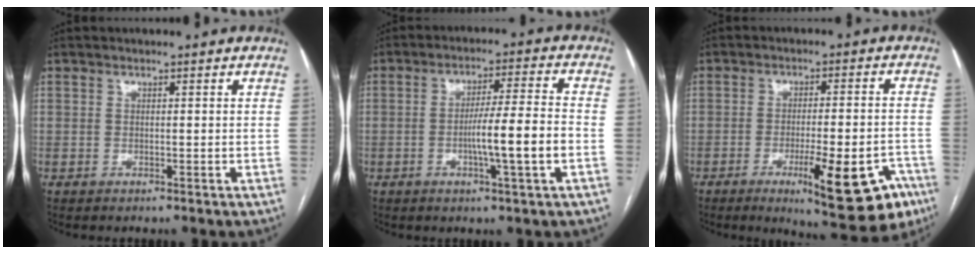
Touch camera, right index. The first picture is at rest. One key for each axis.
{"total": 9.1, "fx": -2.3, "fy": -0.7, "fz": 8.7, "tx": -0.148, "ty": 0.001, "tz": -0.038}
{"total": 15.2, "fx": -8.0, "fy": 3.2, "fz": 12.5, "tx": -0.121, "ty": 0.003, "tz": -0.100}